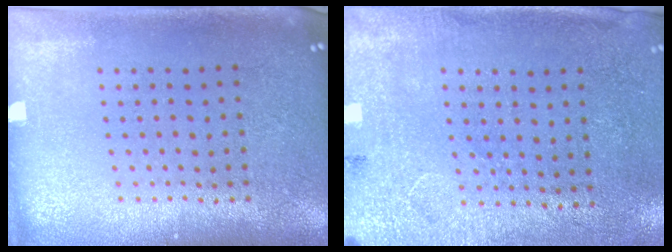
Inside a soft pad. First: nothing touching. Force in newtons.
{"total": 2.6, "press": 2.2, "slide": 1.5}